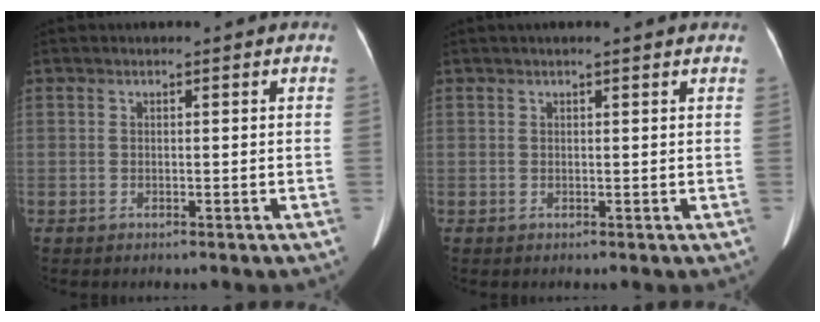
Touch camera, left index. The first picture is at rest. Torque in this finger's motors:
{"motor_torque": [-0.28, -0.23, -0.08, -0.01]}